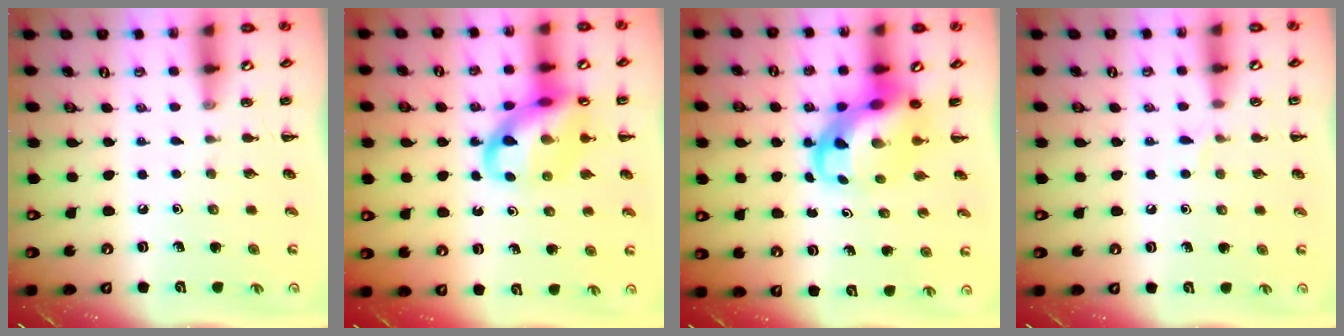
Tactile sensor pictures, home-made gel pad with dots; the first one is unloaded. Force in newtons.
{"total": 14.3, "press": 14.0, "slide": 2.9}
{"total": 7.2, "press": 6.9, "slide": 2.0}
{"total": 3.3, "press": 3.2, "slide": 1.0}